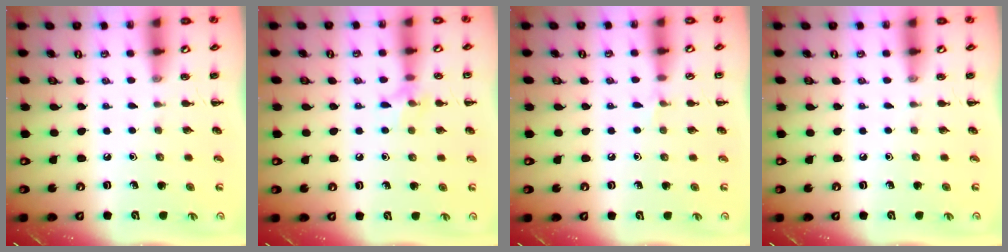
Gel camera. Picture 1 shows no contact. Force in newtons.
{"total": 7.1, "press": 6.9, "slide": 1.8}
{"total": 3.4, "press": 3.1, "slide": 1.3}
{"total": 0.0}